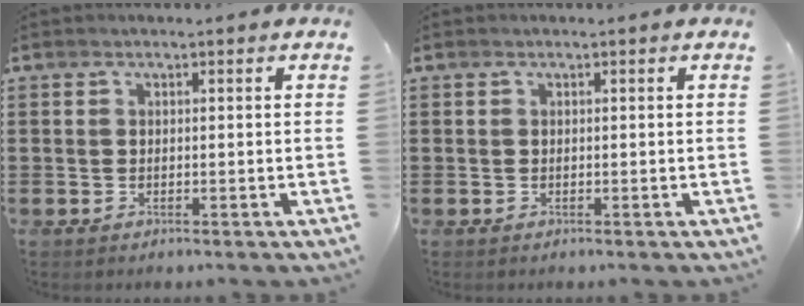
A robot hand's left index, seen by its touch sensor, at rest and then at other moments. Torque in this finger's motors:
{"motor_torque": [0.00, 0.00, 0.00, 0.00]}